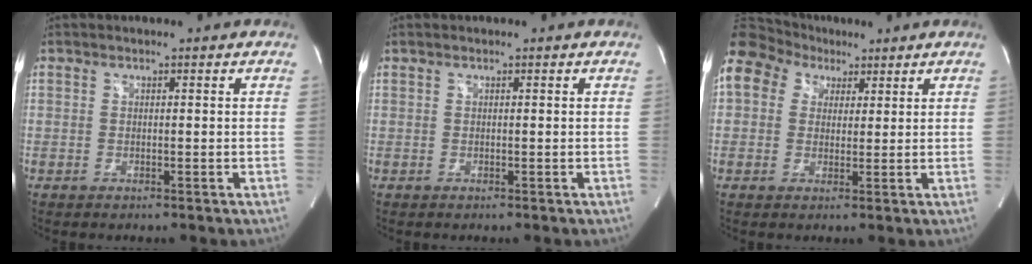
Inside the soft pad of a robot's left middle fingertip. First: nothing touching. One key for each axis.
{"total": 0.0}
{"total": 20.1, "fx": 9.9, "fy": 15.2, "fz": 8.6, "tx": -0.278, "ty": 0.112, "tz": 0.193}